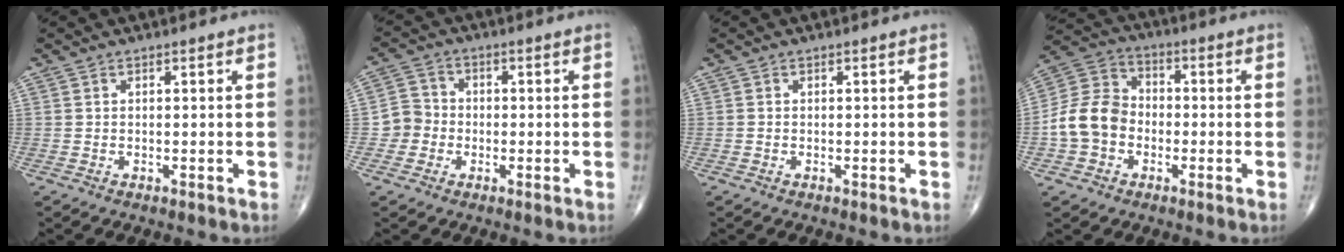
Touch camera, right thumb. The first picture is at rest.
{"total": 5.0, "force": [-1.2, 4.7, 1.1], "torque": [0.005, 0.015, -0.033]}
{"total": 0.0}
{"total": 11.0, "force": [-2.4, 9.0, 5.8], "torque": [-0.100, 0.037, -0.054]}